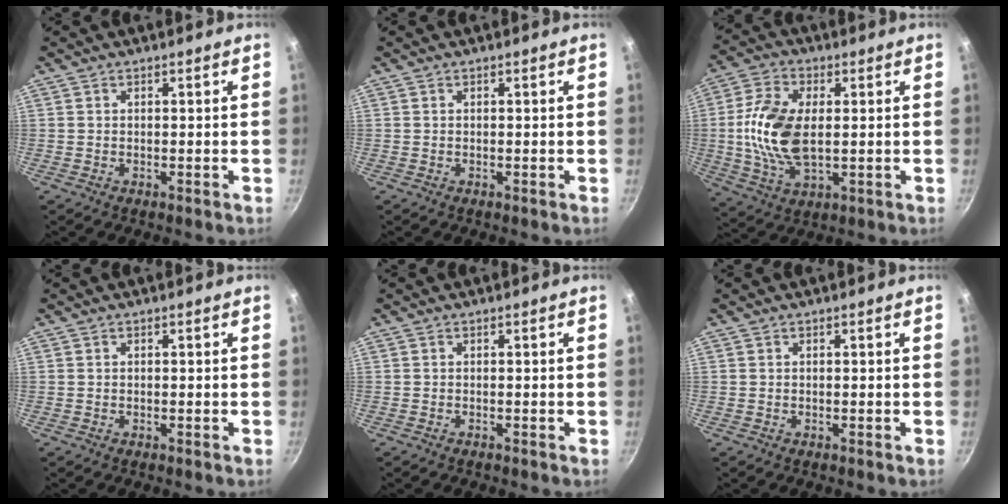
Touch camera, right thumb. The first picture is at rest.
{"total": 0.0}
{"total": 13.5, "force": [0.6, 7.4, 11.3], "torque": [-0.221, 0.007, 0.009]}
{"total": 0.0}
{"total": 0.0}
{"total": 0.0}